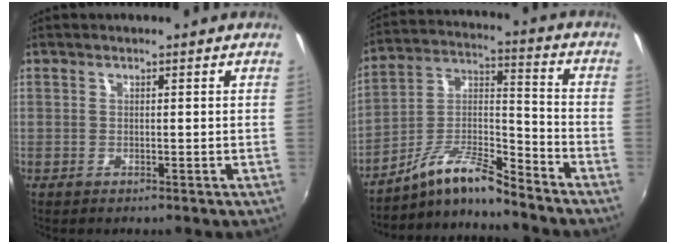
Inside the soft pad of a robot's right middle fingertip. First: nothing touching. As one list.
[{"total": 10.7, "force": [-9.4, 0.7, 5.2], "torque": [-0.112, 0.020, -0.185]}]